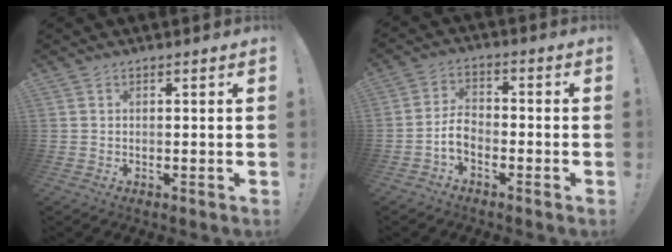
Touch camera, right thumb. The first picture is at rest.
{"total": 5.6, "force": [-3.1, 3.2, 3.4], "torque": [-0.071, 0.005, -0.054]}